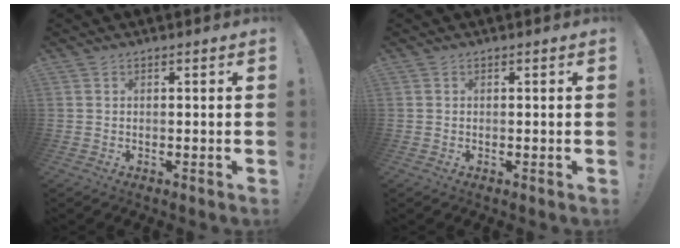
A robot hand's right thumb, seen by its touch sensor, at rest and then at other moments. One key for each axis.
{"total": 0.0}